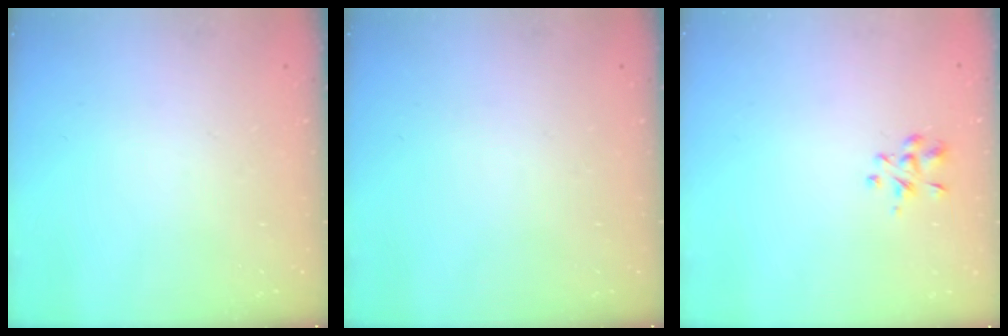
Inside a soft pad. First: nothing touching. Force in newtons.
{"total": 0.0}
{"total": 2.4, "press": 2.3, "slide": 0.8}